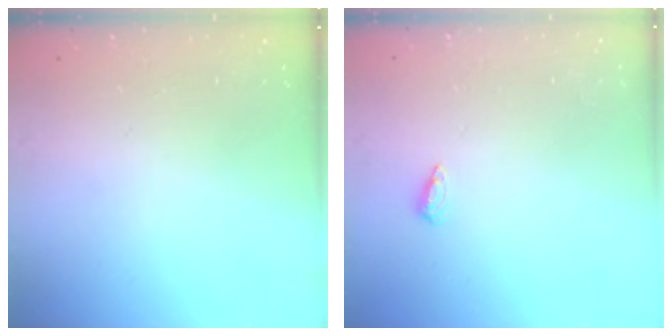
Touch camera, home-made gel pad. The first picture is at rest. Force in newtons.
{"total": 4.1, "press": 4.1, "slide": 0.5}